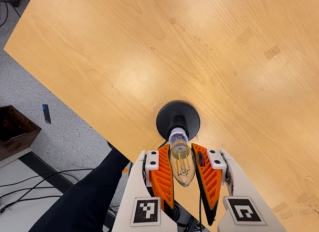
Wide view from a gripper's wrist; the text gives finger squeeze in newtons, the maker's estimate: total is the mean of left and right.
{"total": 22.2, "left": 25.0, "right": 19.4}